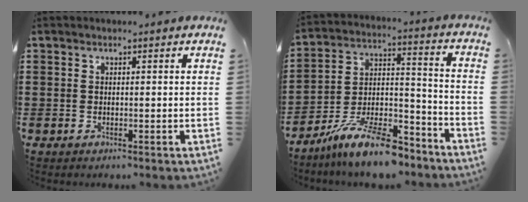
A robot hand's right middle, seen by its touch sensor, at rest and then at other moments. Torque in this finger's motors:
{"motor_torque": [1.58, -0.56, 0.45, 0.10]}